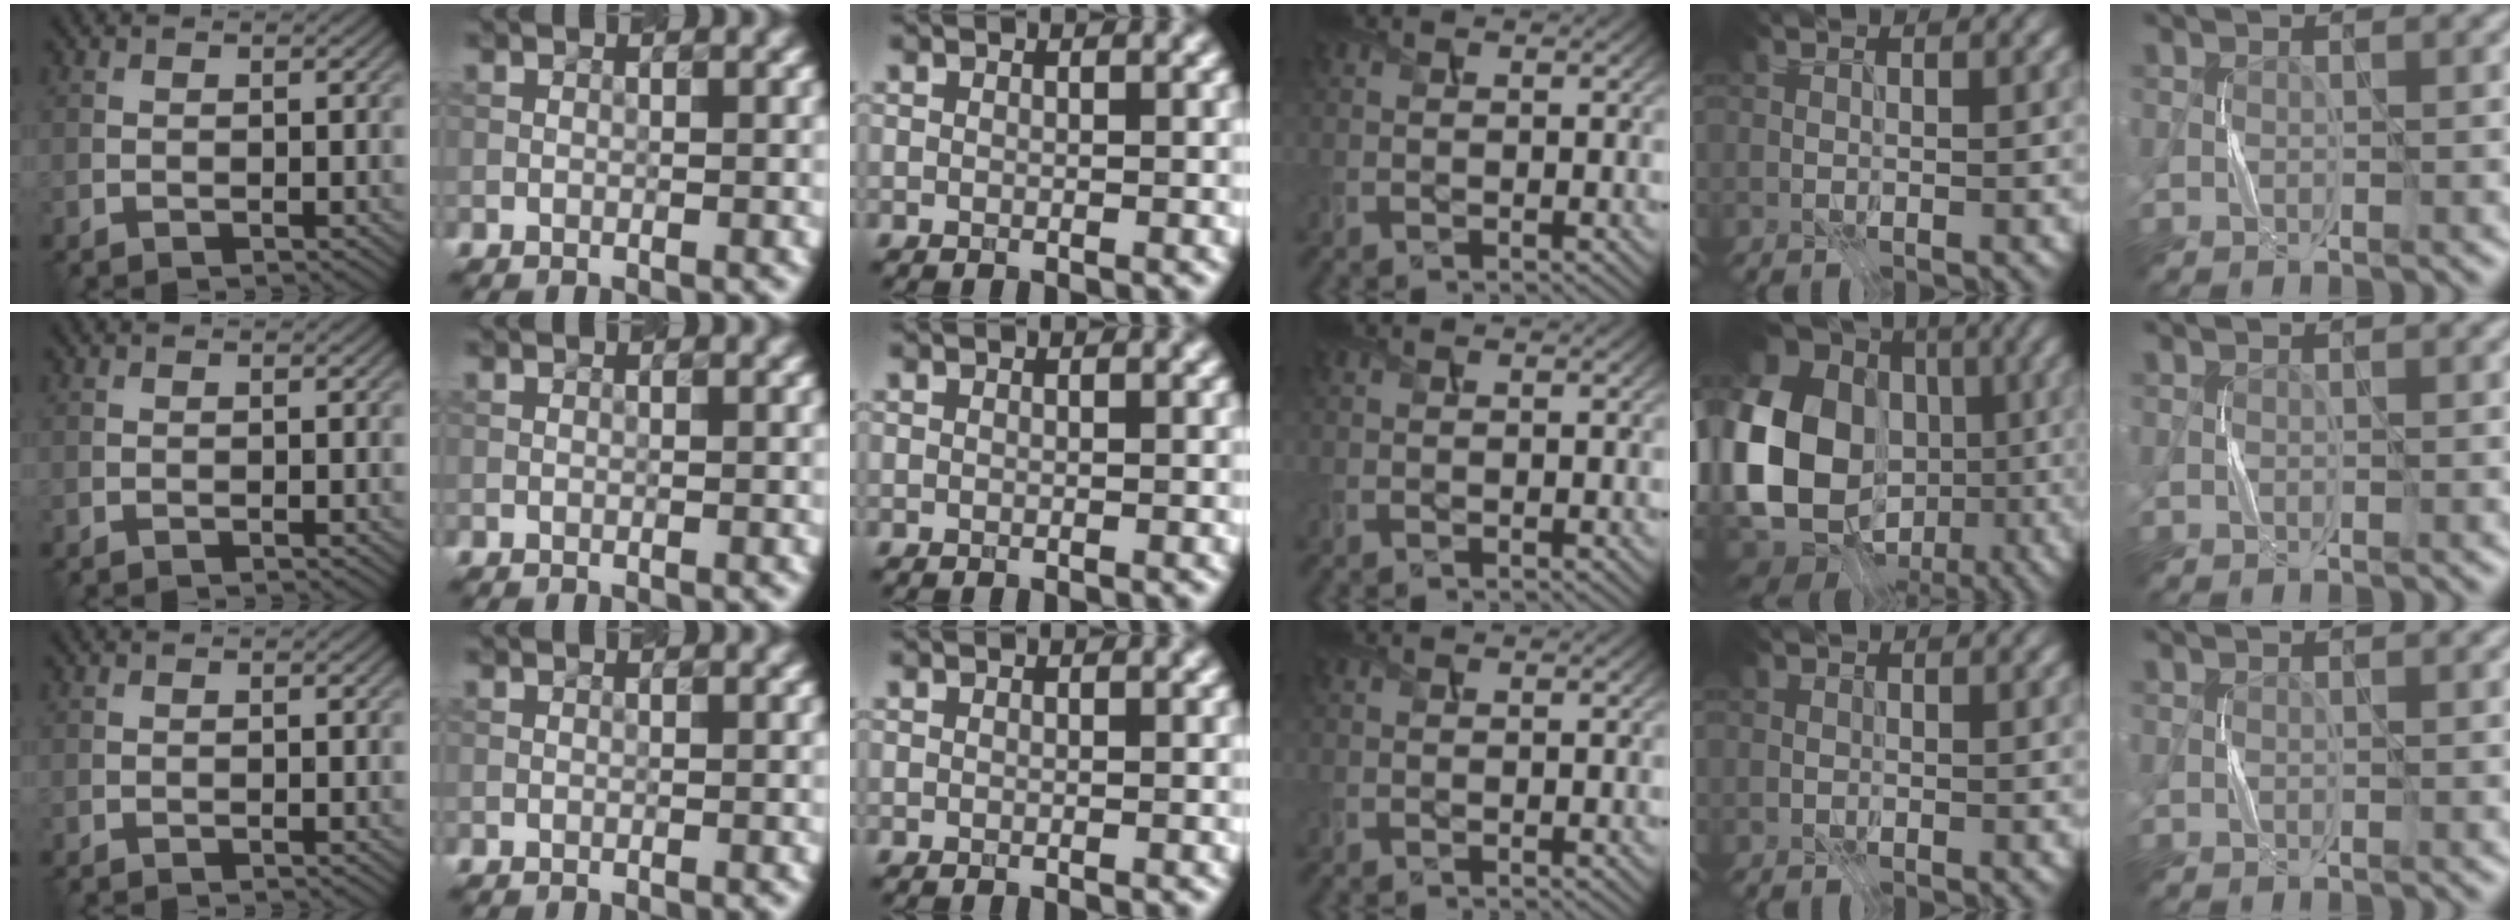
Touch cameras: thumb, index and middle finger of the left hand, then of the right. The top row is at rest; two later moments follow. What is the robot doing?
{"motion": "press", "object": "sticker"}